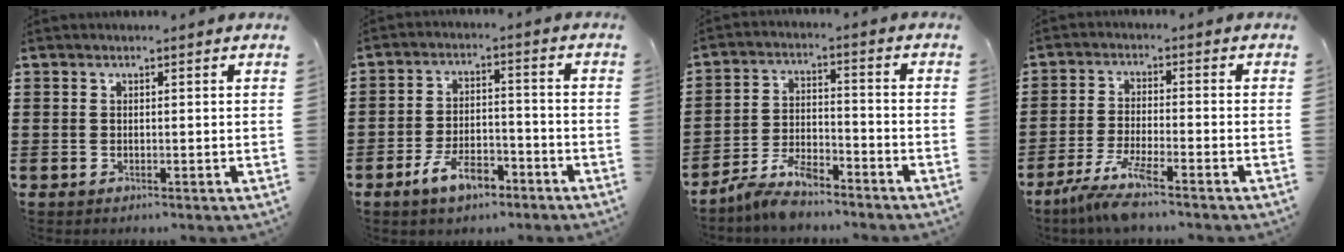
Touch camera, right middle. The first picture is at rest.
{"total": 6.9, "force": [-4.7, 2.9, 4.1], "torque": [-0.077, 0.013, -0.088]}
{"total": 5.9, "force": [-5.3, 1.1, 2.2], "torque": [-0.059, -0.001, -0.106]}
{"total": 6.2, "force": [-4.8, 0.0, 3.9], "torque": [-0.092, -0.021, -0.093]}